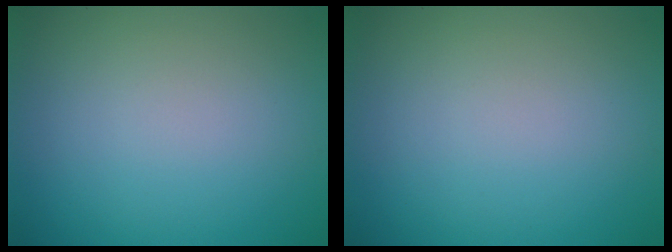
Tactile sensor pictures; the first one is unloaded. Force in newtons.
{"total": 0.0}